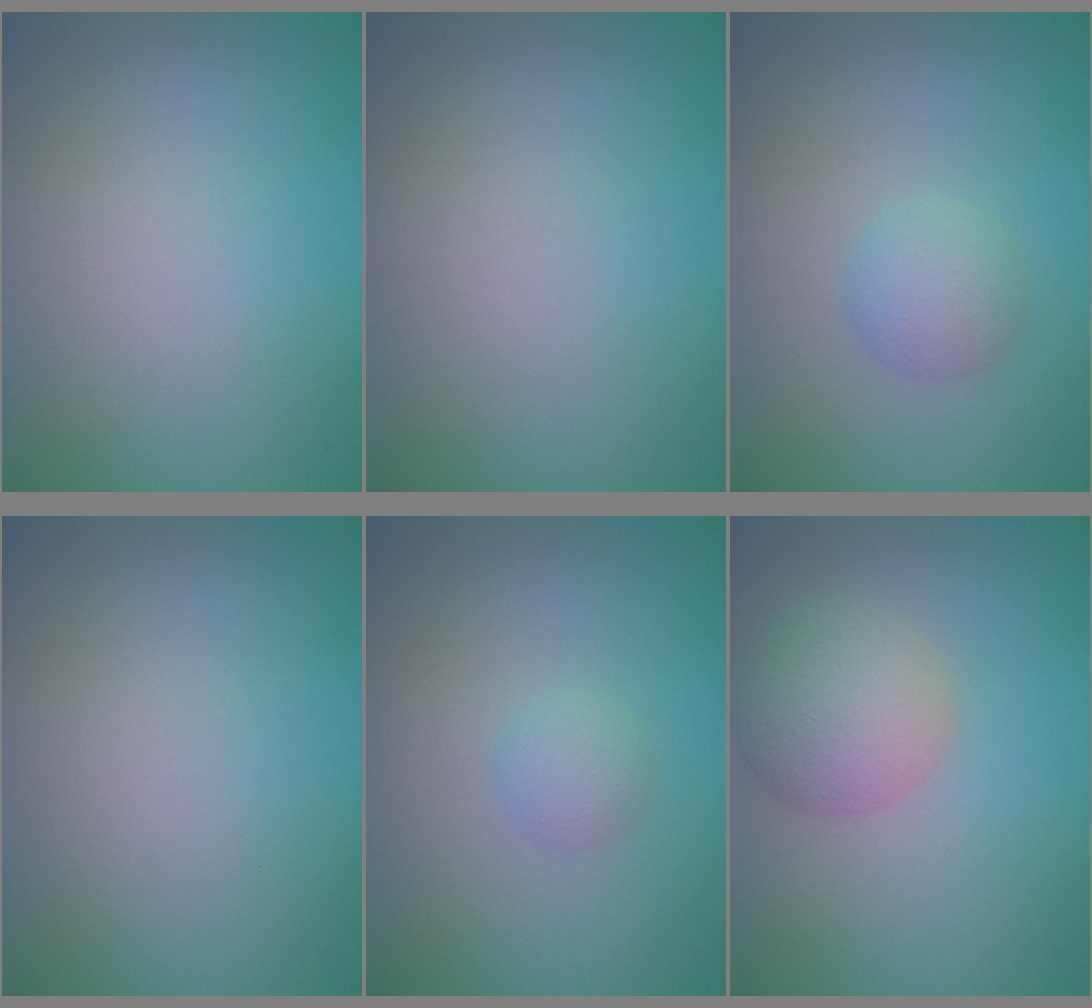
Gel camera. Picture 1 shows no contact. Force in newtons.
{"total": 0.0}
{"total": 2.1, "press": 2.1, "slide": 0.1}
{"total": 0.0}
{"total": 1.4, "press": 1.4, "slide": 0.0}
{"total": 4.4, "press": 4.4, "slide": 0.3}